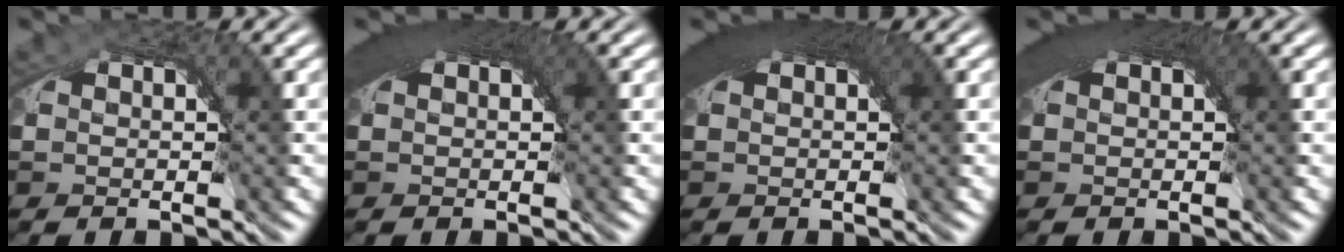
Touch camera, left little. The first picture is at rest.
{"total": 4.1, "force": [1.4, 1.3, 3.7], "torque": [-0.042, 0.010, 0.016]}
{"total": 5.6, "force": [1.8, 1.9, 4.9], "torque": [-0.059, 0.014, 0.020]}
{"total": 4.4, "force": [1.5, 1.5, 3.9], "torque": [-0.045, 0.012, 0.018]}